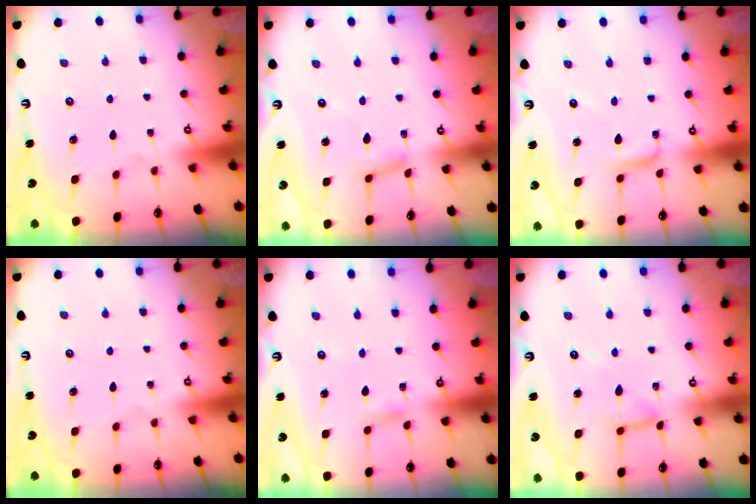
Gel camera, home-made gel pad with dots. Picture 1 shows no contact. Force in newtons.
{"total": 4.7, "press": 4.6, "slide": 0.4}
{"total": 3.2, "press": 3.2, "slide": 0.0}
{"total": 0.0}
{"total": 2.3, "press": 2.3, "slide": 0.2}
{"total": 9.5, "press": 9.5, "slide": 0.8}